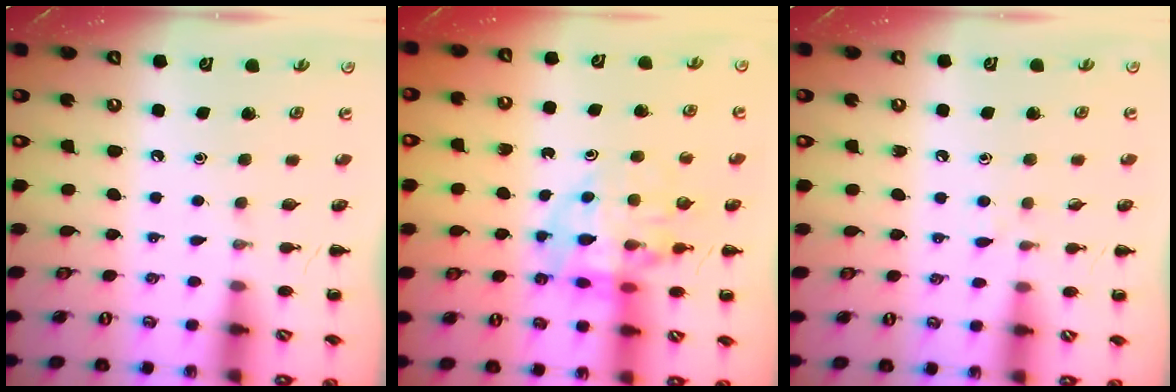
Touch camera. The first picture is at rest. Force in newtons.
{"total": 12.3, "press": 11.8, "slide": 3.4}
{"total": 4.9, "press": 4.5, "slide": 1.9}